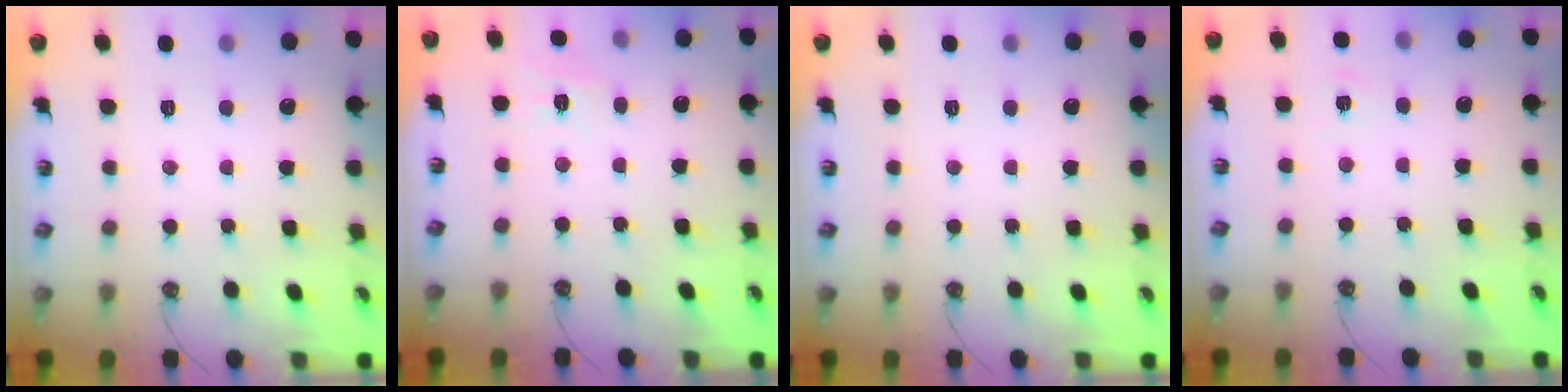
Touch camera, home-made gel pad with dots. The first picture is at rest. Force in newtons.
{"total": 4.8, "press": 4.8, "slide": 0.3}
{"total": 0.0}
{"total": 4.3, "press": 4.3, "slide": 0.4}